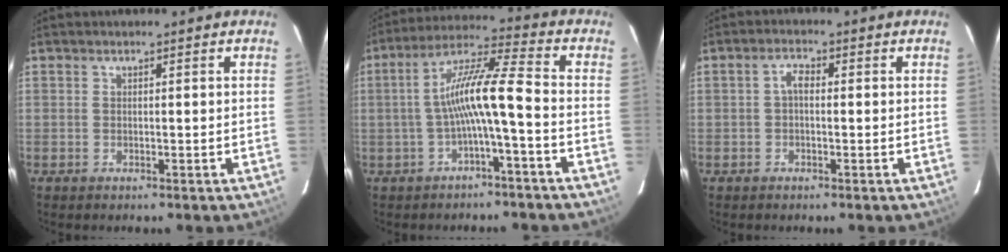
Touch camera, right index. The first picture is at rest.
{"total": 9.7, "force": [-2.5, 0.4, 9.4], "torque": [-0.193, 0.021, -0.045]}
{"total": 2.1, "force": [-0.2, 1.2, 1.7], "torque": [-0.036, 0.011, -0.005]}